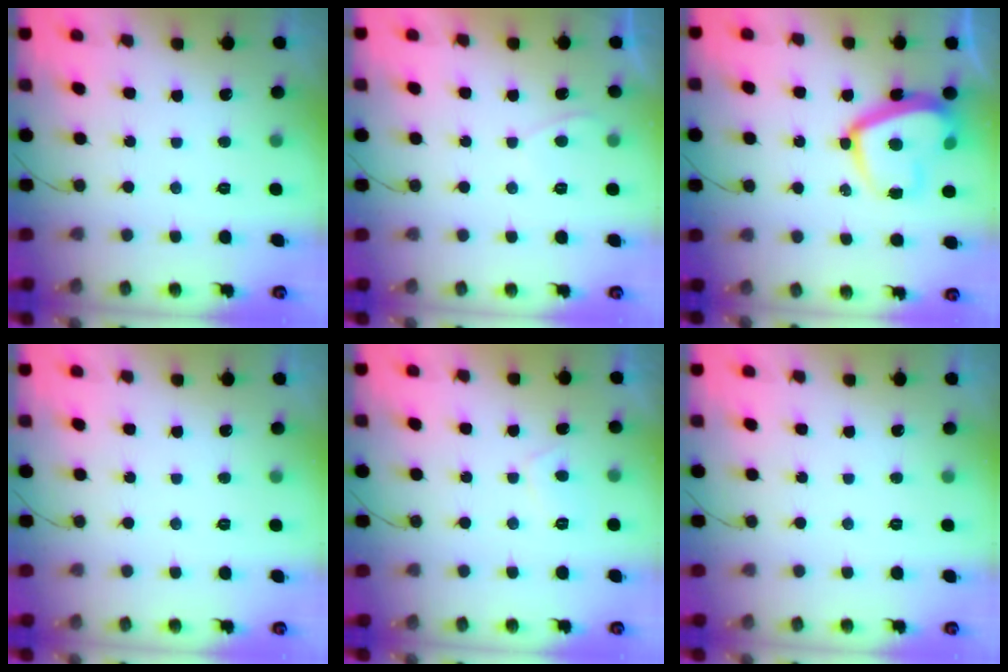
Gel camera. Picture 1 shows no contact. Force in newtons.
{"total": 1.0, "press": 0.8, "slide": 0.5}
{"total": 14.8, "press": 14.7, "slide": 1.4}
{"total": 0.0}
{"total": 1.9, "press": 1.8, "slide": 0.7}
{"total": 0.0}